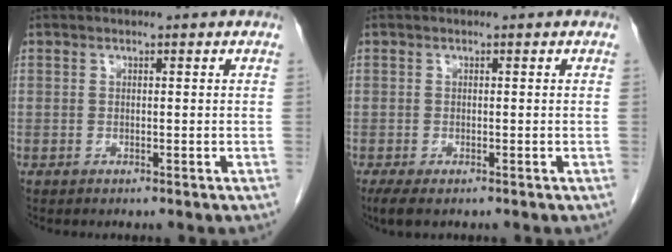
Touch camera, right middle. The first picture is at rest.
{"total": 2.9, "force": [-2.0, 0.9, 1.9], "torque": [-0.033, -0.009, -0.030]}